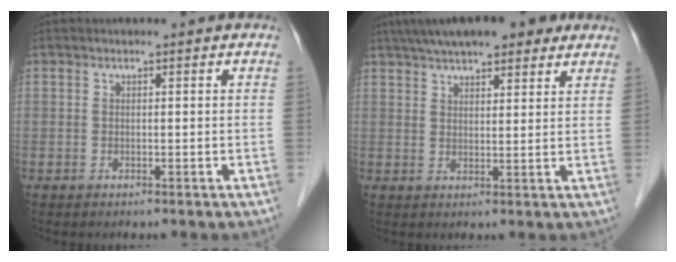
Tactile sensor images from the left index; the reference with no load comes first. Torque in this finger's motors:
{"motor_torque": [1.04, -1.09, 1.05, 0.21]}